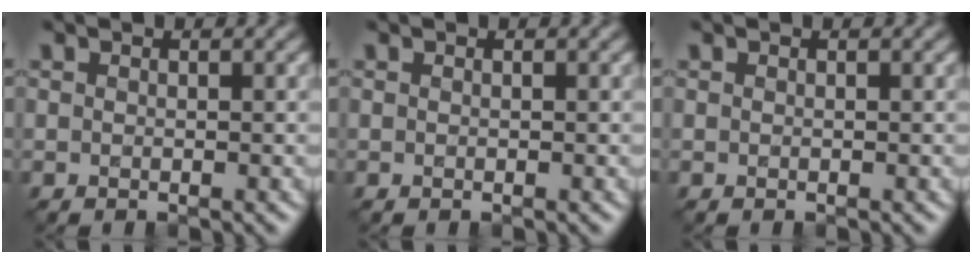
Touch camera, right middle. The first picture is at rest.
{"total": 0.0}
{"total": 0.0}